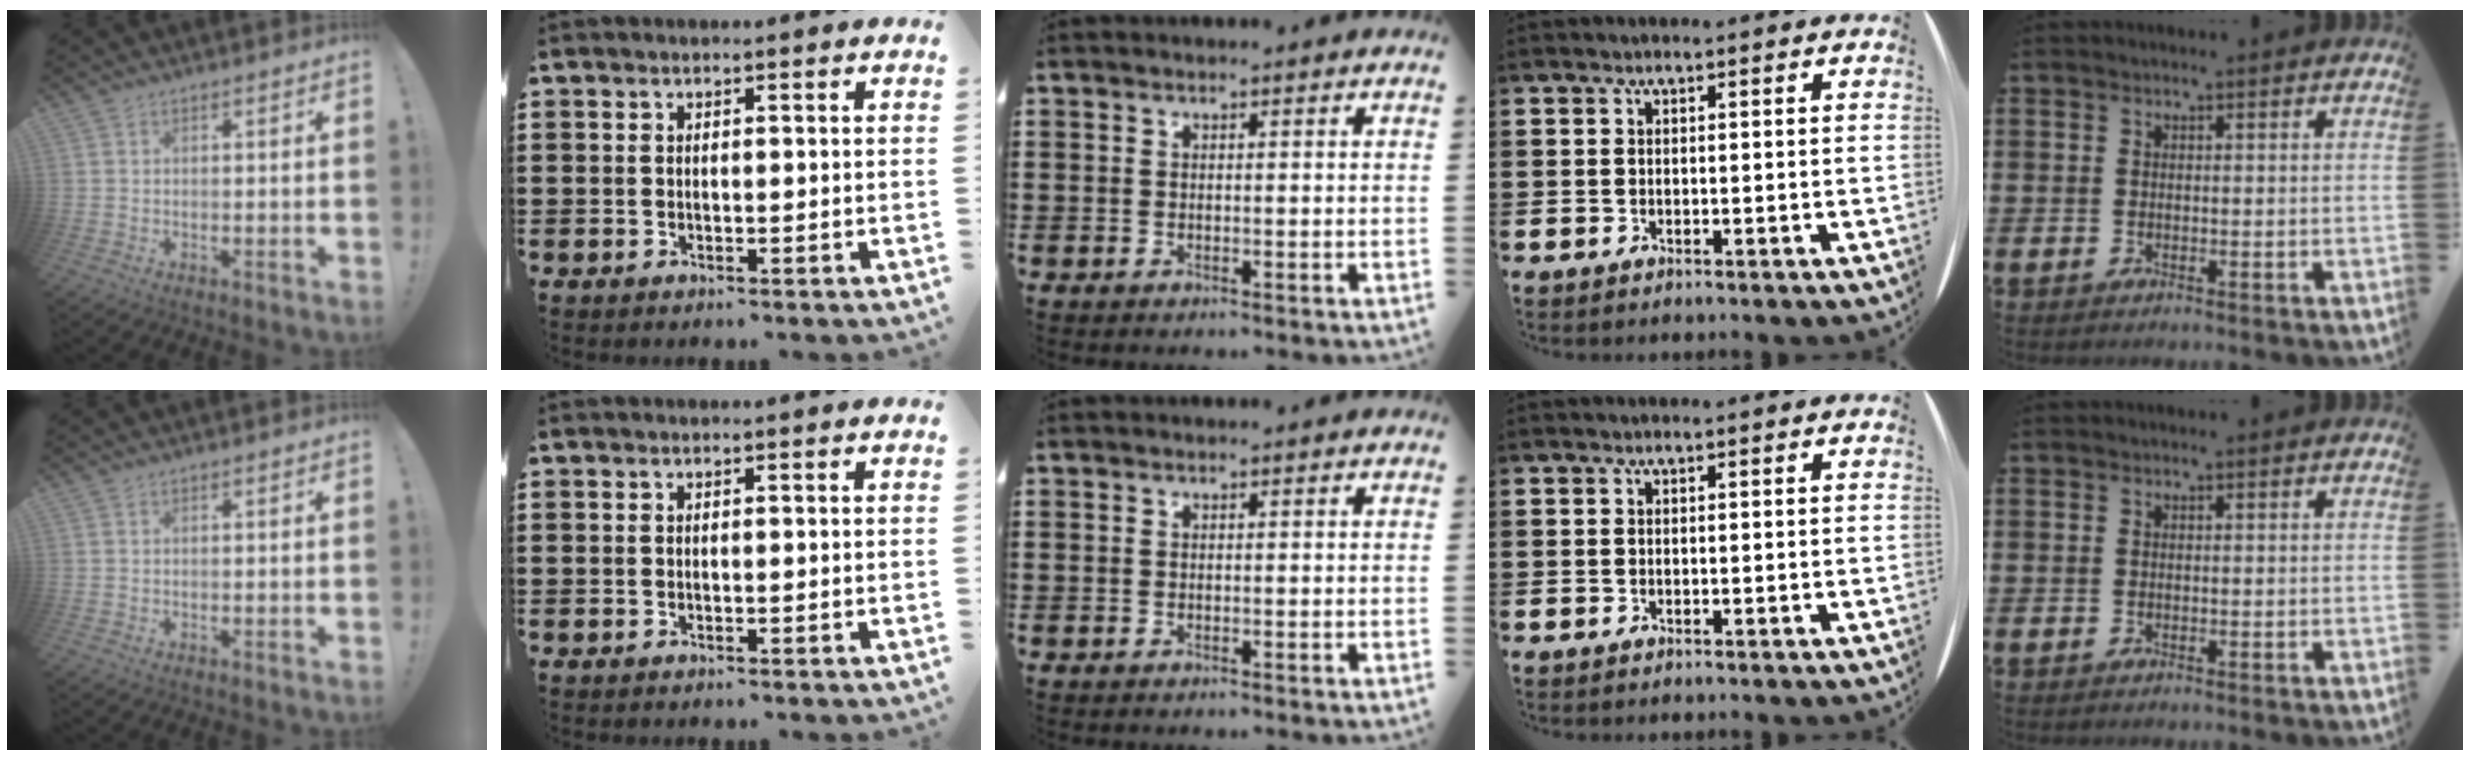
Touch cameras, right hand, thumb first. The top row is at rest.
{}